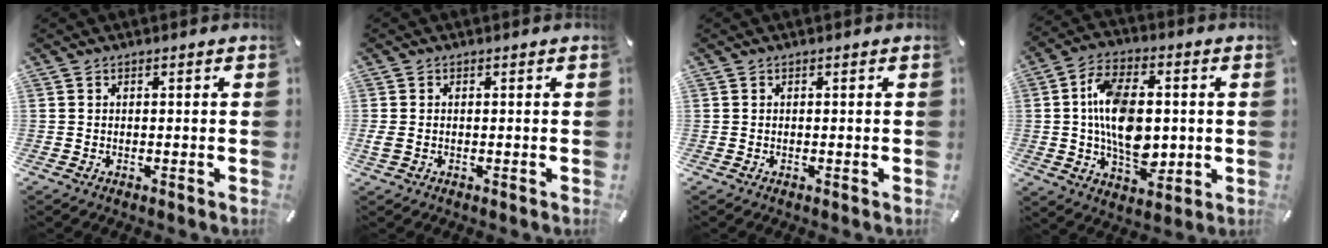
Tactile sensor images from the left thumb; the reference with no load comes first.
{"total": 1.5, "force": [-0.2, 0.9, 1.2], "torque": [-0.022, 0.002, -0.003]}
{"total": 0.0}
{"total": 14.9, "force": [0.0, 9.4, 11.6], "torque": [-0.217, 0.008, 0.000]}